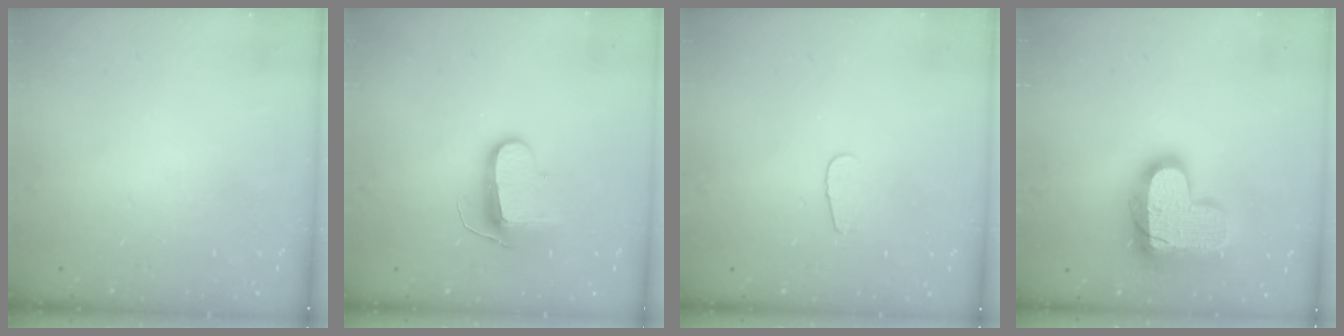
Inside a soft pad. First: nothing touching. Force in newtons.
{"total": 9.9, "press": 9.9, "slide": 0.1}
{"total": 3.1, "press": 3.1, "slide": 0.3}
{"total": 18.0, "press": 18.0, "slide": 1.3}